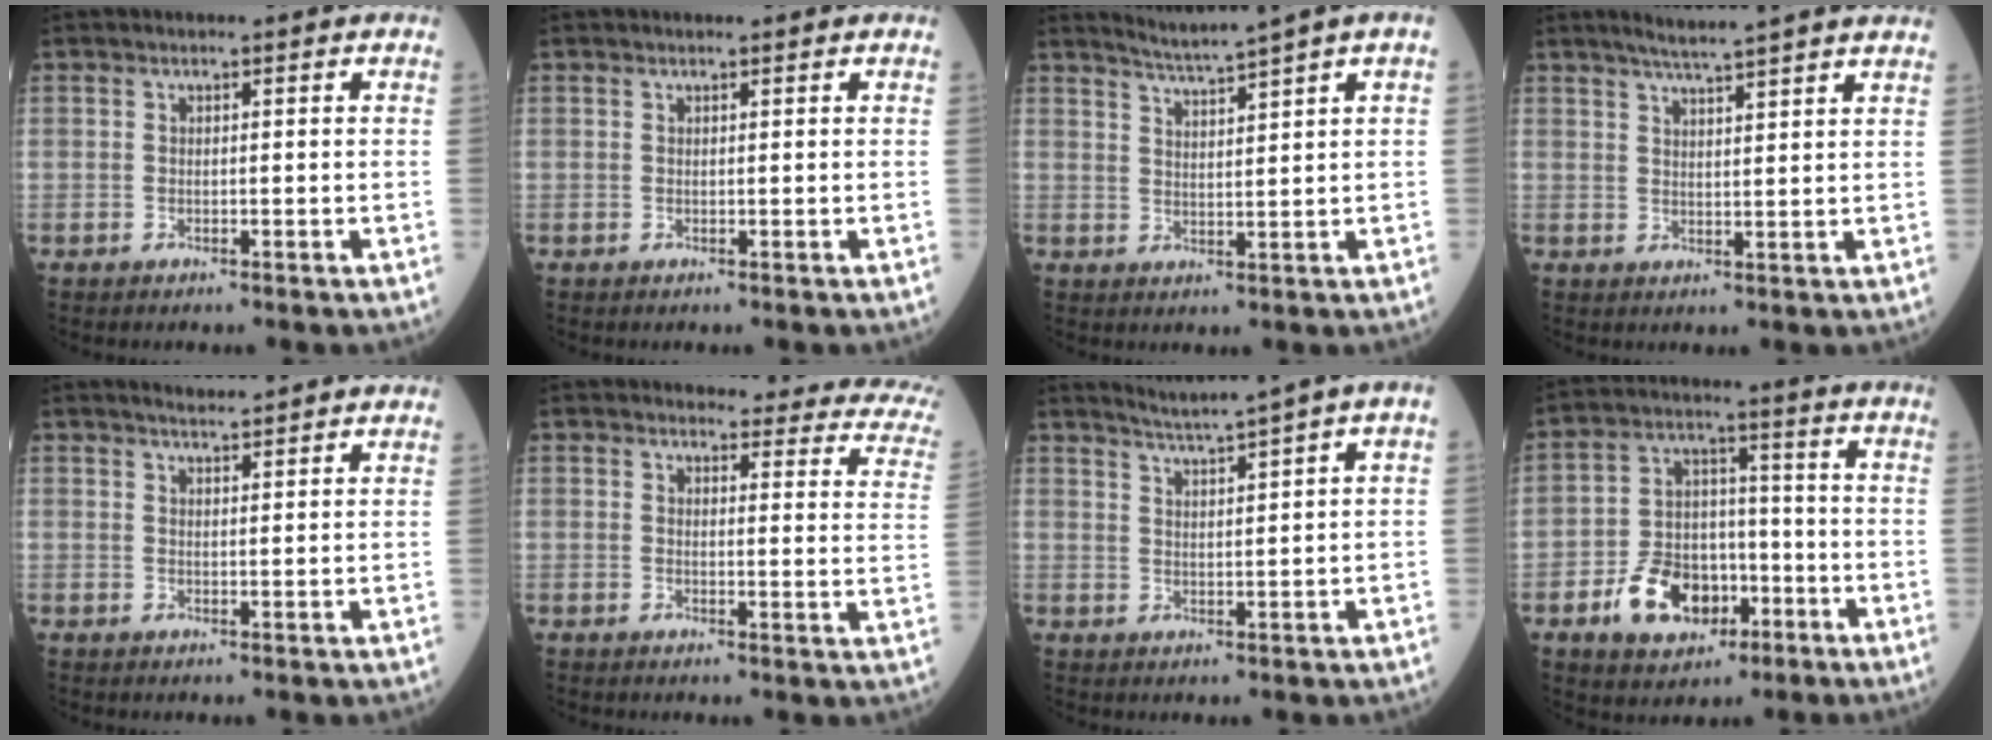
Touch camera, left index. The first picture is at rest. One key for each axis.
{"total": 0.7, "fx": 0.7, "fy": 0.0, "fz": 0.2, "tx": -0.004, "ty": 0.007, "tz": 0.010}
{"total": 4.4, "fx": 3.7, "fy": -1.8, "fz": 1.6, "tx": -0.033, "ty": -0.008, "tz": 0.072}
{"total": 8.5, "fx": 7.4, "fy": -0.7, "fz": 4.1, "tx": -0.064, "ty": 0.018, "tz": 0.094}
{"total": 4.1, "fx": 3.9, "fy": 0.2, "fz": 1.2, "tx": -0.024, "ty": 0.017, "tz": 0.054}
{"total": 15.8, "fx": 15.1, "fy": 3.1, "fz": 3.6, "tx": -0.001, "ty": -0.078, "tz": 0.129}
{"total": 4.3, "fx": 3.4, "fy": -1.6, "fz": 2.1, "tx": -0.039, "ty": -0.002, "tz": 0.065}
{"total": 11.2, "fx": -5.2, "fy": 7.5, "fz": 6.6, "tx": -0.131, "ty": 0.016, "tz": -0.084}